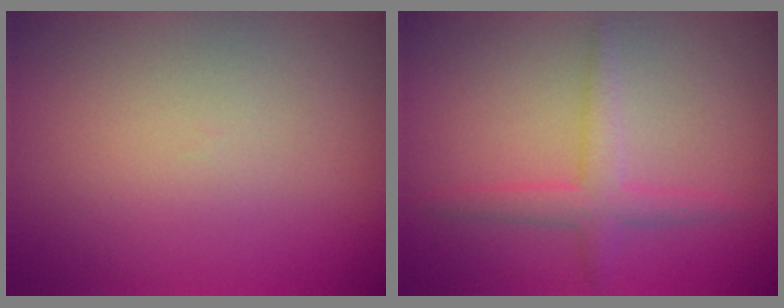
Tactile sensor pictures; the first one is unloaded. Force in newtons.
{"total": 2.5, "press": 2.5, "slide": 0.1}